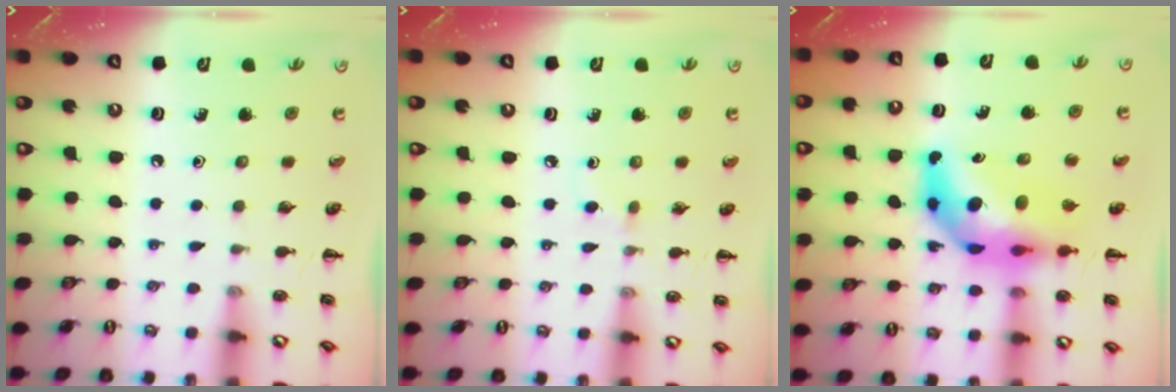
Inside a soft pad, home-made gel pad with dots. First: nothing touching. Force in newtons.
{"total": 2.4, "press": 2.1, "slide": 1.0}
{"total": 11.8, "press": 11.2, "slide": 3.7}